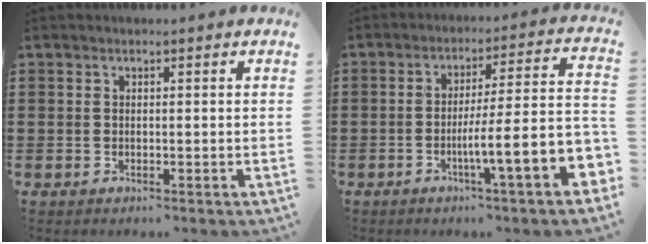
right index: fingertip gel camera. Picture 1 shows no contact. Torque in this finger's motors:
{"motor_torque": [2.14, 0.00, 0.31, 0.18]}